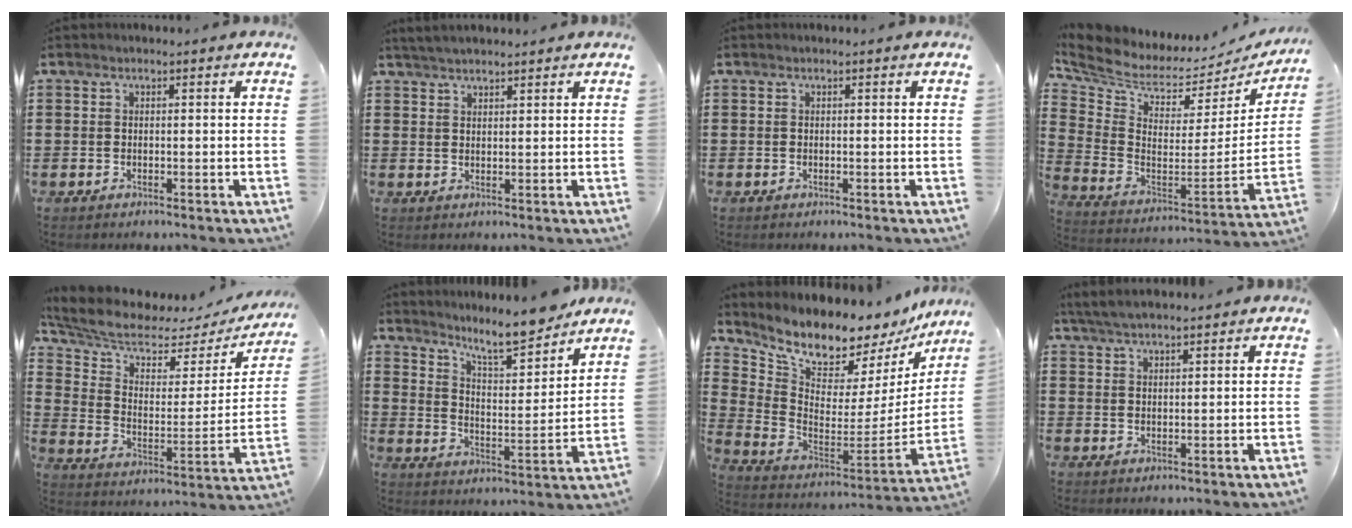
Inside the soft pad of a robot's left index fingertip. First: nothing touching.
{"total": 2.1, "force": [2.0, 0.2, 0.5], "torque": [-0.015, 0.004, 0.039]}
{"total": 0.0}
{"total": 4.6, "force": [4.1, 1.8, 1.1], "torque": [-0.054, -0.053, 0.067]}
{"total": 6.1, "force": [5.1, 2.2, 2.4], "torque": [-0.076, -0.041, 0.087]}
{"total": 9.4, "force": [8.5, 1.1, 3.8], "torque": [-0.085, -0.049, 0.151]}
{"total": 8.5, "force": [7.8, 2.3, 2.5], "torque": [-0.089, -0.076, 0.133]}
{"total": 3.2, "force": [2.9, 0.4, 1.2], "torque": [-0.032, 0.001, 0.056]}